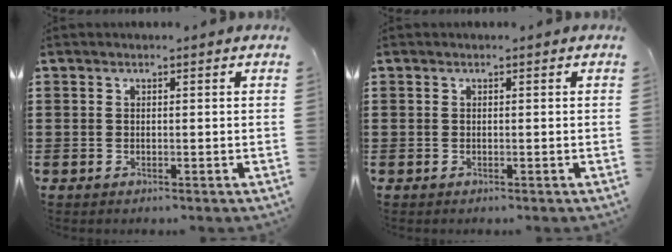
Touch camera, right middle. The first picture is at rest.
{"total": 0.0}